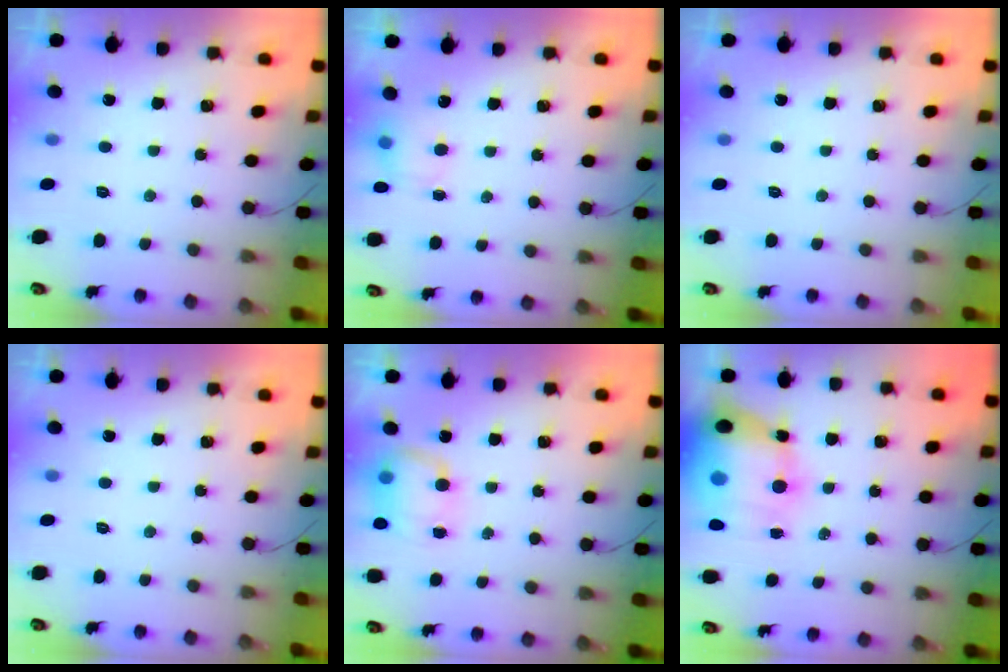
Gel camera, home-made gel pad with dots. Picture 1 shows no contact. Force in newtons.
{"total": 4.6, "press": 4.5, "slide": 1.1}
{"total": 0.0}
{"total": 0.0}
{"total": 9.6, "press": 8.5, "slide": 4.4}
{"total": 23.4, "press": 22.8, "slide": 5.3}